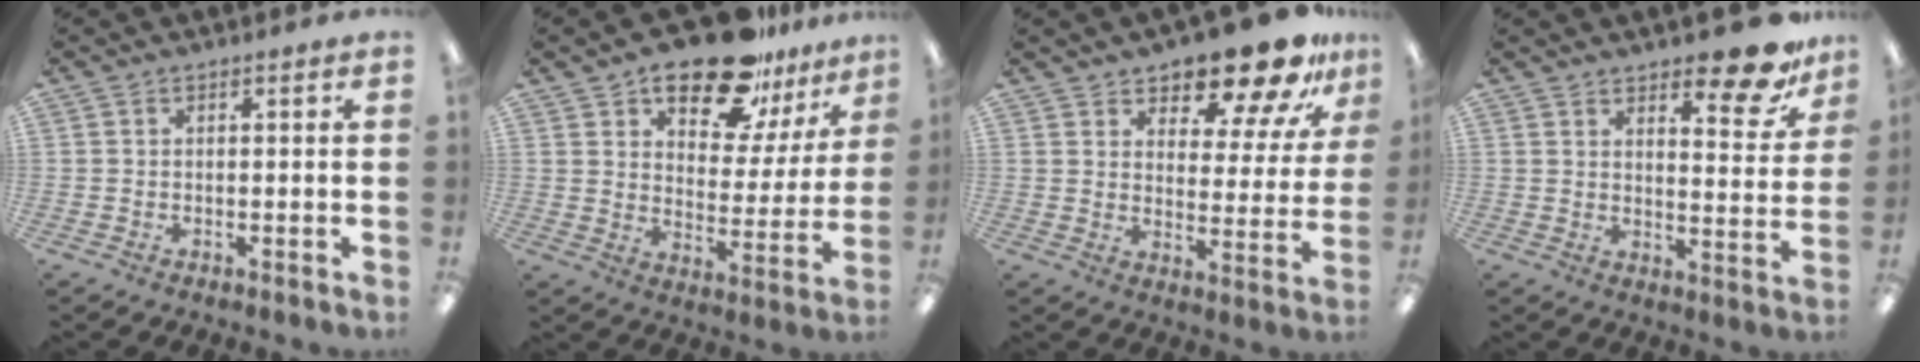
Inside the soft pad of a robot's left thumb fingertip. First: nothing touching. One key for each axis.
{"total": 18.2, "fx": 14.0, "fy": 7.8, "fz": 8.8, "tx": -0.140, "ty": -0.086, "tz": 0.242}
{"total": 15.1, "fx": 12.7, "fy": 5.2, "fz": 6.2, "tx": -0.101, "ty": -0.097, "tz": 0.219}
{"total": 11.8, "fx": 9.4, "fy": 3.6, "fz": 6.1, "tx": -0.059, "ty": -0.074, "tz": 0.159}